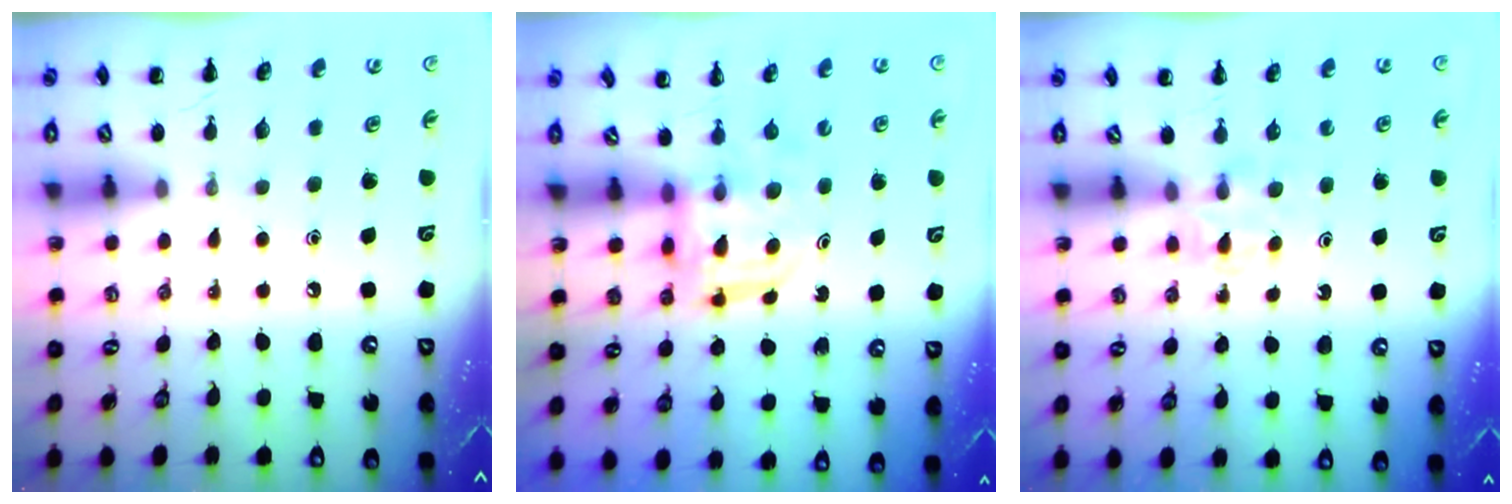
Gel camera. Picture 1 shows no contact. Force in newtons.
{"total": 3.0, "press": 3.0, "slide": 0.2}
{"total": 3.0, "press": 2.8, "slide": 1.0}